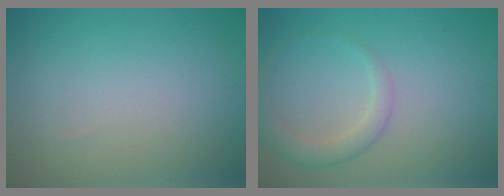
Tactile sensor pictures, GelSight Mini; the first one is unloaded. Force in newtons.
{"total": 2.5, "press": 2.5, "slide": 0.1}